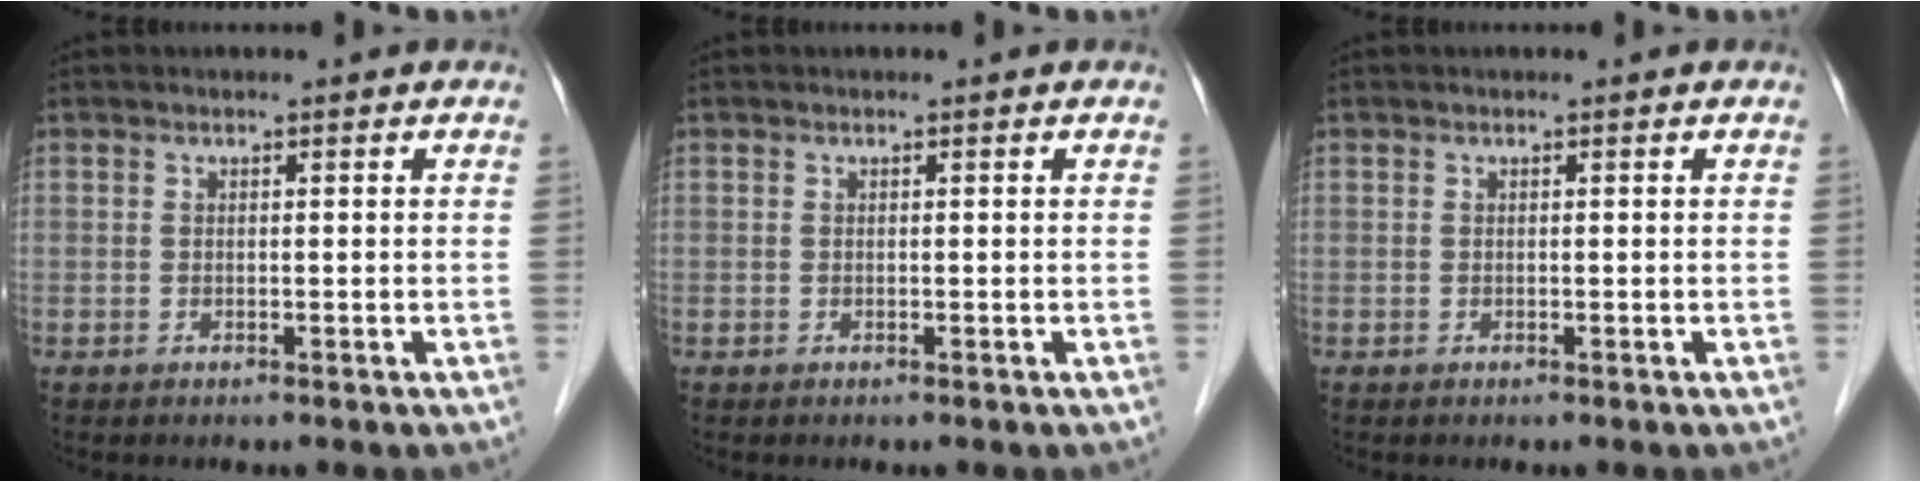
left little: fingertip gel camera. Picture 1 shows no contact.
{"total": 0.0}
{"total": 0.0}